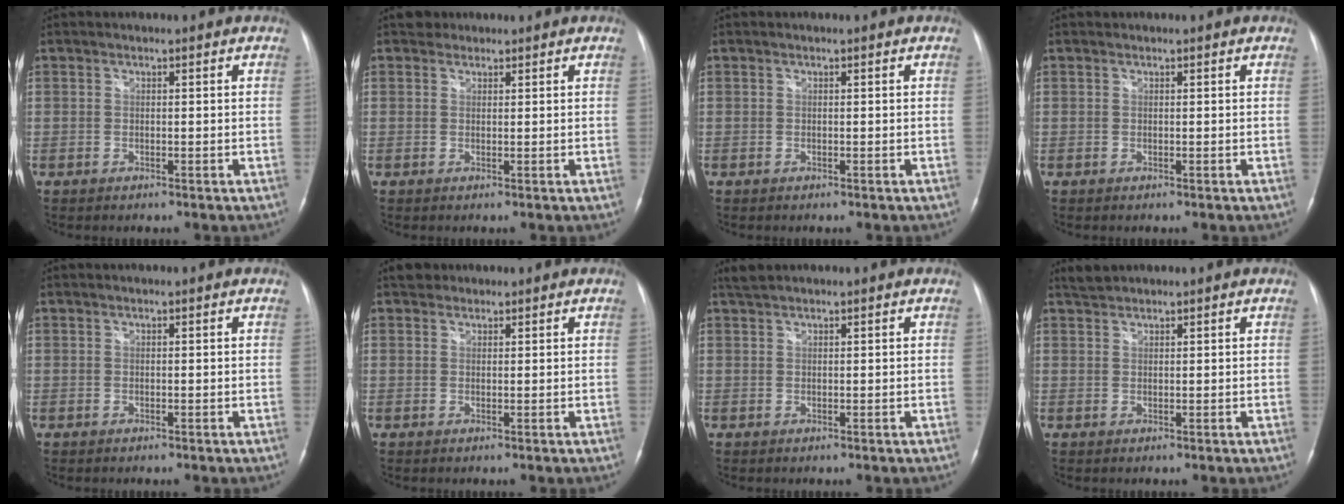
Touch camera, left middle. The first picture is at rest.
{"total": 1.6, "force": [1.2, 1.0, -0.2], "torque": [0.009, 0.008, 0.014]}
{"total": 0.0}
{"total": 0.0}
{"total": 0.0}
{"total": 1.8, "force": [1.3, 1.2, 0.1], "torque": [0.001, 0.013, 0.017]}
{"total": 1.5, "force": [1.4, 0.1, 0.4], "torque": [-0.013, 0.011, 0.031]}
{"total": 1.5, "force": [1.5, 0.2, 0.1], "torque": [-0.007, 0.008, 0.032]}